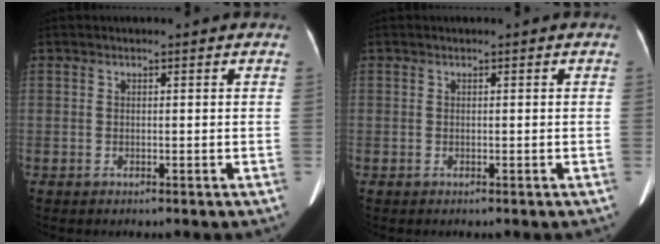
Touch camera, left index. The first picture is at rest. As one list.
[{"total": 0.0}]